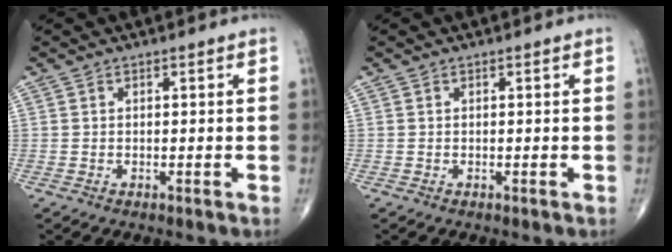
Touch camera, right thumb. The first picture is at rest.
{"total": 0.0}